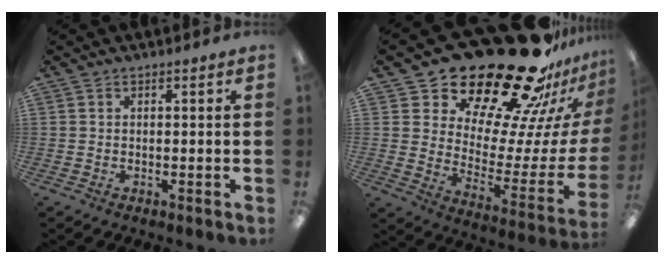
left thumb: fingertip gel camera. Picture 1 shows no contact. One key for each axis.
{"total": 29.2, "fx": 23.5, "fy": 10.9, "fz": 13.5, "tx": -0.187, "ty": -0.183, "tz": 0.414}